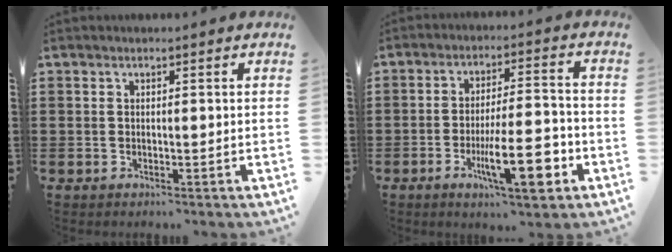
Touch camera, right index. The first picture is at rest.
{"total": 12.4, "force": [-4.4, 3.4, 11.0], "torque": [-0.185, -0.001, -0.071]}